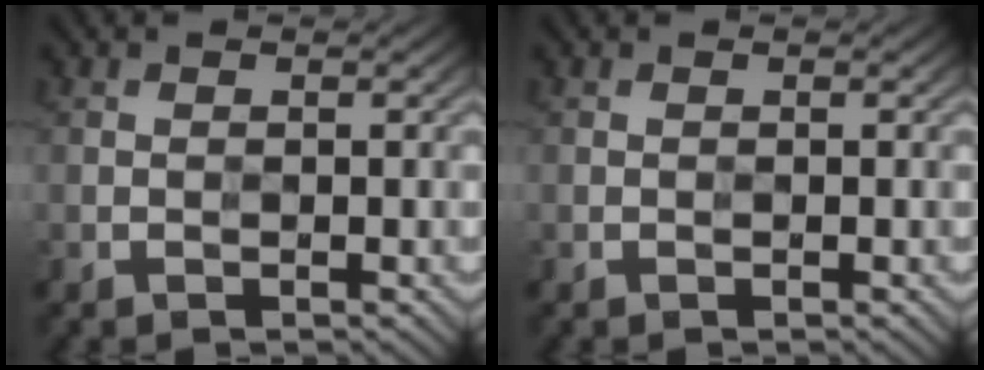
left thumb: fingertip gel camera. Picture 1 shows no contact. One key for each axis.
{"total": 0.0}